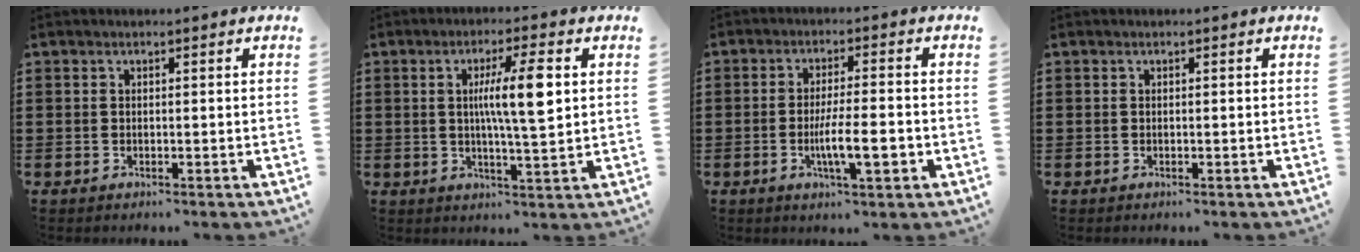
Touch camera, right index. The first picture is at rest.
{"total": 8.1, "force": [1.6, 0.9, 7.9], "torque": [-0.150, 0.000, 0.020]}
{"total": 7.5, "force": [-2.0, 1.5, 7.1], "torque": [-0.131, -0.008, -0.035]}
{"total": 0.0}